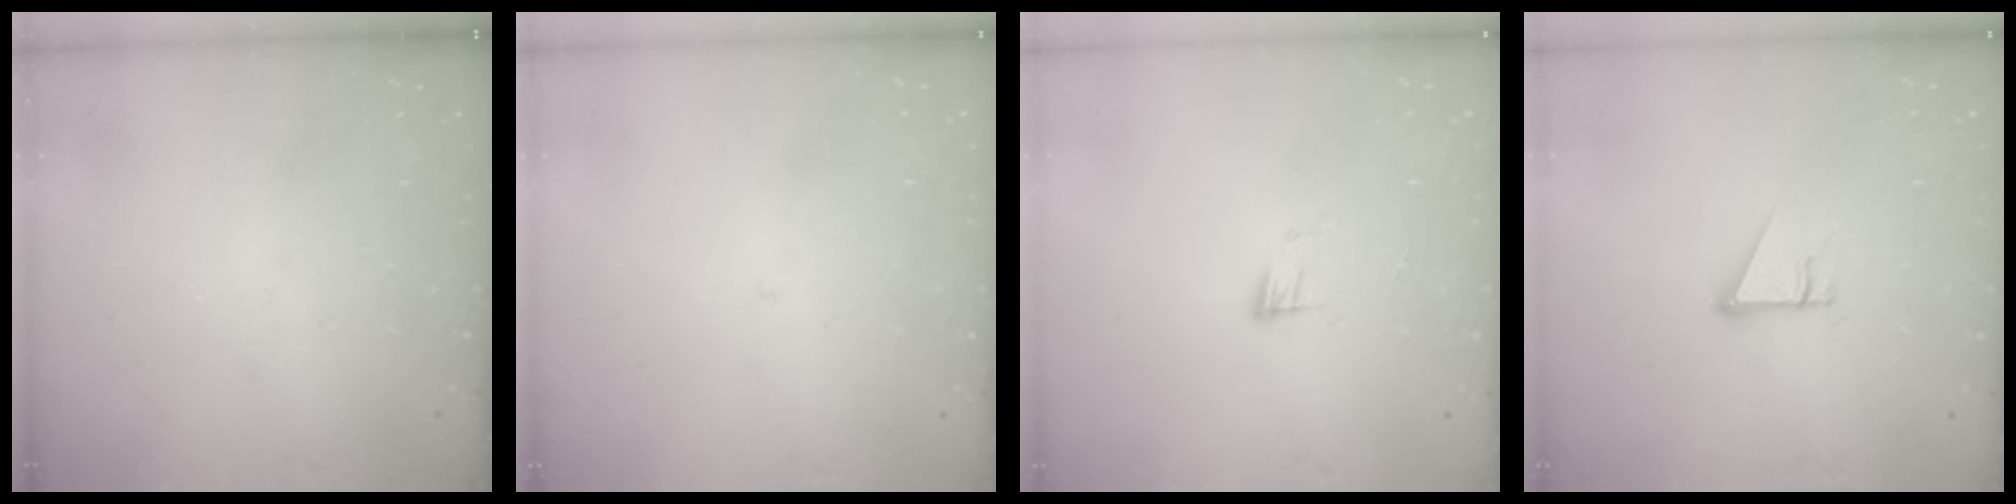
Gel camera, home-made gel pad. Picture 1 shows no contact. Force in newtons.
{"total": 2.0, "press": 2.0, "slide": 0.2}
{"total": 5.1, "press": 5.1, "slide": 0.5}
{"total": 4.2, "press": 4.2, "slide": 0.3}